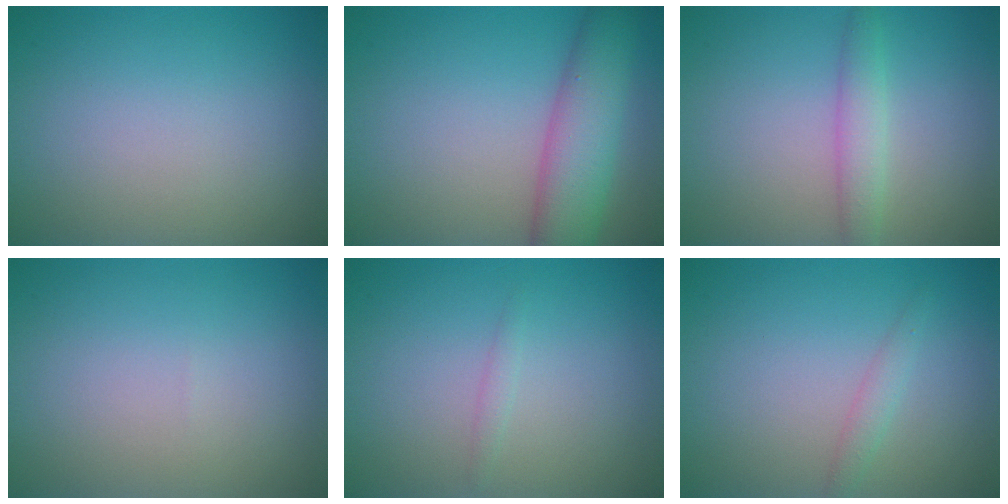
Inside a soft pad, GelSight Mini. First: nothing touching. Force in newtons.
{"total": 6.4, "press": 6.4, "slide": 0.3}
{"total": 2.3, "press": 2.3, "slide": 0.2}
{"total": 0.0}
{"total": 0.6, "press": 0.6, "slide": 0.0}
{"total": 1.2, "press": 1.2, "slide": 0.1}